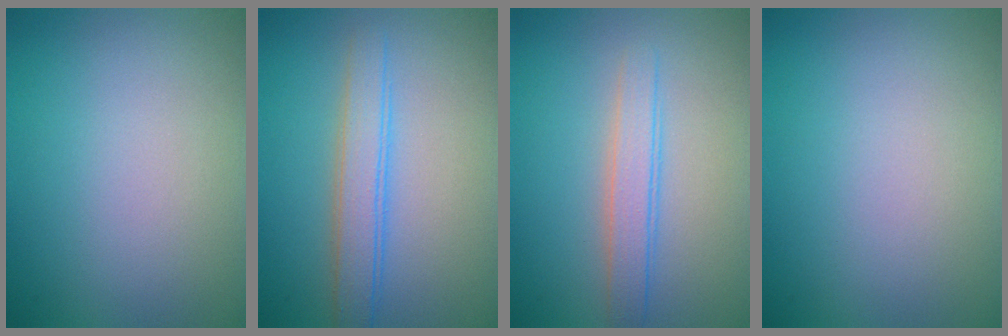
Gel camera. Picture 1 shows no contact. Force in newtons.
{"total": 3.0, "press": 3.0, "slide": 0.0}
{"total": 2.4, "press": 2.4, "slide": 0.2}
{"total": 0.0}